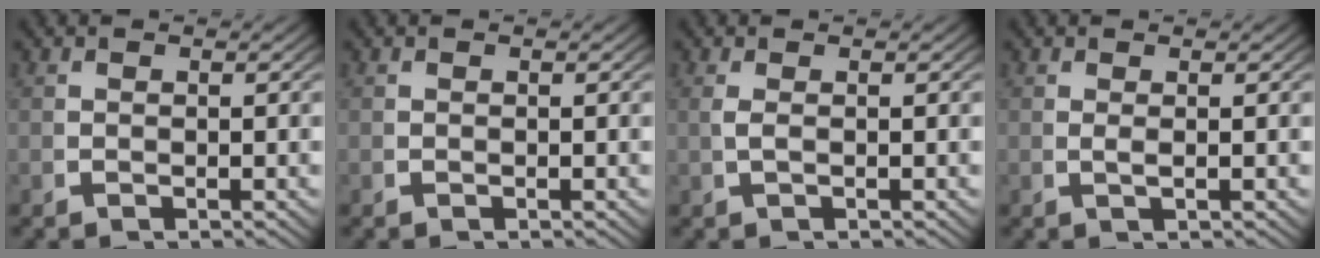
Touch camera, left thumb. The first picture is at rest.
{"total": 0.0}
{"total": 0.9, "force": [0.3, -0.1, 0.9], "torque": [-0.031, -0.006, 0.014]}
{"total": 0.8, "force": [0.3, 0.1, 0.8], "torque": [-0.026, -0.005, 0.011]}